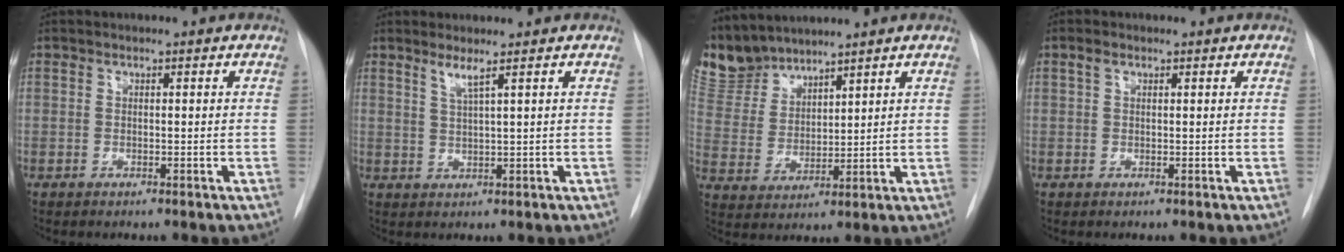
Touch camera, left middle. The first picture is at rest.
{"total": 2.3, "force": [1.5, -0.6, 1.6], "torque": [-0.036, -0.013, 0.031]}
{"total": 8.3, "force": [8.1, 1.9, 1.0], "torque": [-0.035, 0.004, 0.182]}
{"total": 1.4, "force": [0.8, 0.7, 0.8], "torque": [-0.021, 0.011, 0.015]}